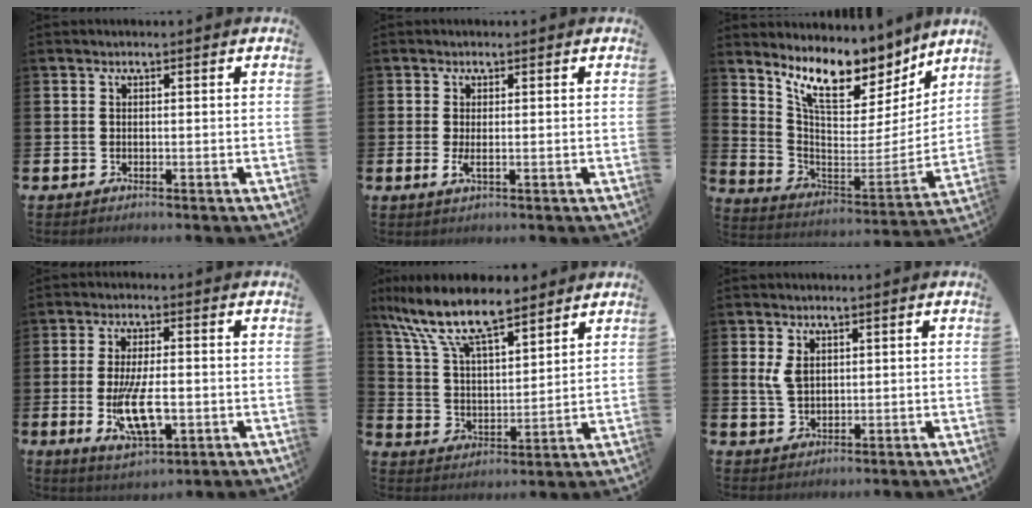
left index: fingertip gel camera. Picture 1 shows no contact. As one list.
[{"total": 1.4, "force": [0.1, 0.3, 1.4], "torque": [-0.030, -0.001, 0.003]}, {"total": 11.8, "force": [9.8, 4.2, 4.9], "torque": [-0.126, -0.071, 0.173]}, {"total": 8.0, "force": [-1.1, 3.2, 7.2], "torque": [-0.131, -0.009, -0.021]}, {"total": 11.0, "force": [9.1, 3.3, 5.2], "torque": [-0.145, -0.042, 0.163]}, {"total": 3.4, "force": [1.6, 1.9, 2.3], "torque": [-0.043, 0.004, 0.027]}]